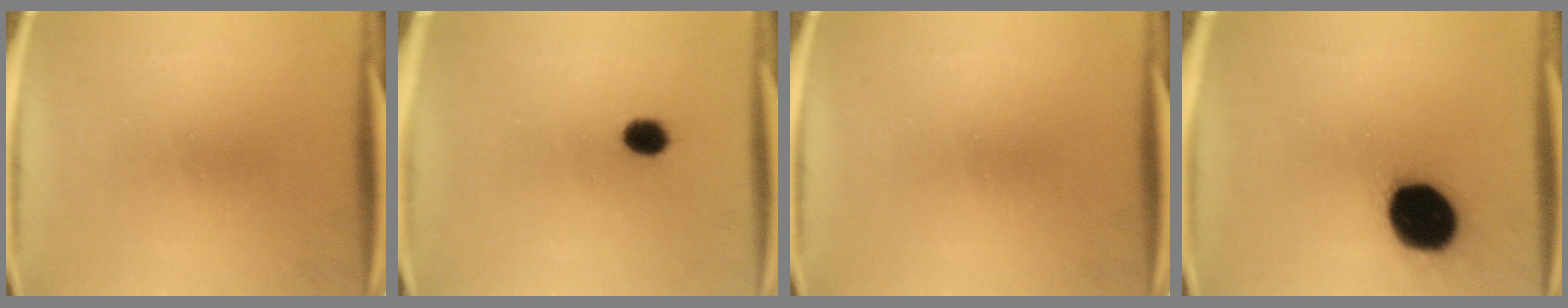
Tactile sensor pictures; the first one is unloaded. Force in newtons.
{"total": 3.4}
{"total": 0.0}
{"total": 18.6}